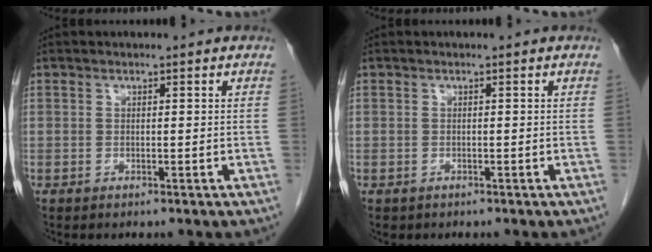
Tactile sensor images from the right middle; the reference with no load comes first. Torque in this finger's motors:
{"motor_torque": [0.60, -0.15, -0.02, -0.01]}